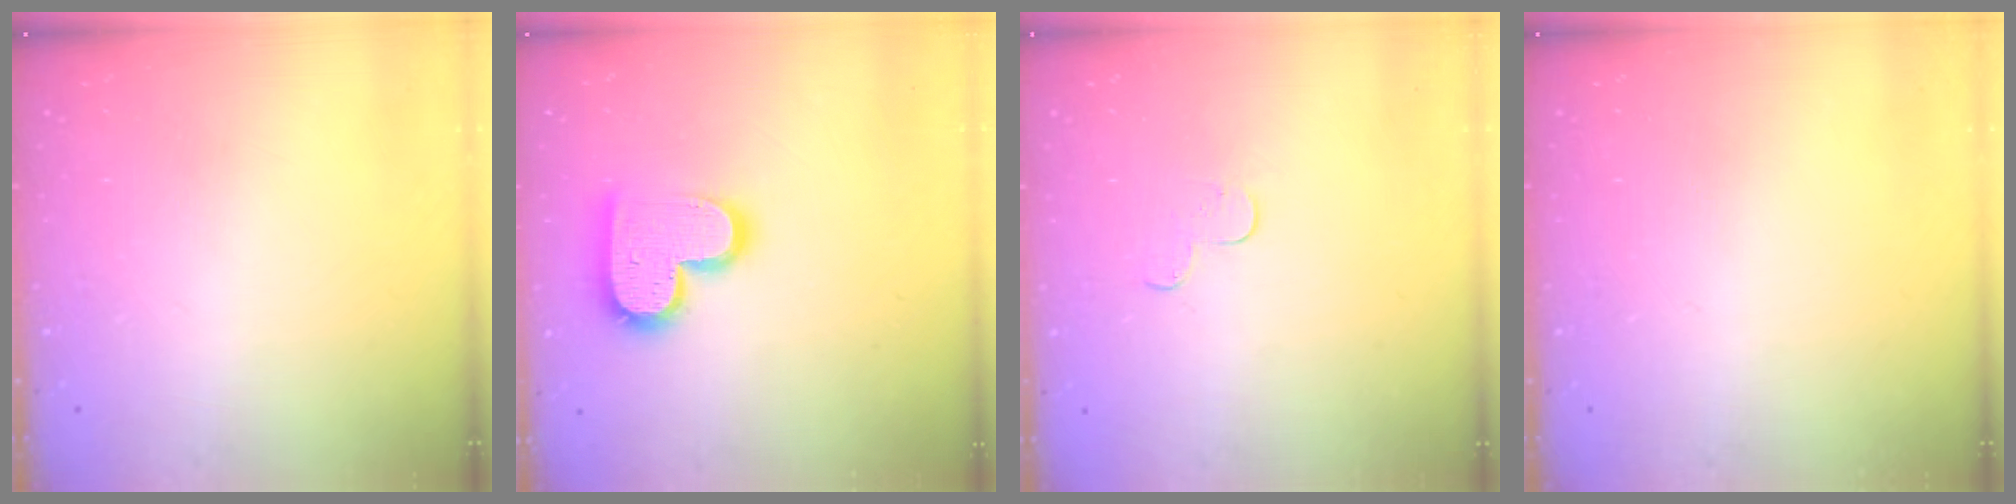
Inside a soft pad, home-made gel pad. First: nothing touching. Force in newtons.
{"total": 14.3, "press": 14.2, "slide": 0.7}
{"total": 4.5, "press": 4.5, "slide": 0.2}
{"total": 0.0}